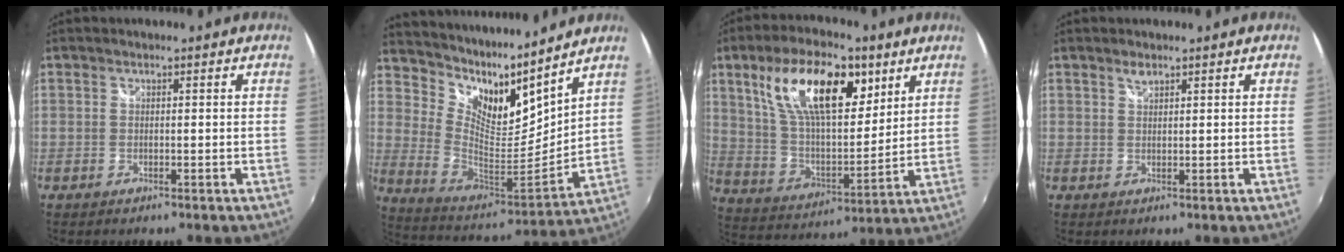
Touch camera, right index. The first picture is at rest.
{"total": 14.6, "force": [12.3, 3.8, 6.8], "torque": [-0.132, -0.040, 0.224]}
{"total": 20.5, "force": [9.9, 9.2, 15.4], "torque": [-0.281, 0.016, 0.183]}
{"total": 1.4, "force": [1.1, 0.6, 0.7], "torque": [-0.009, 0.002, 0.018]}